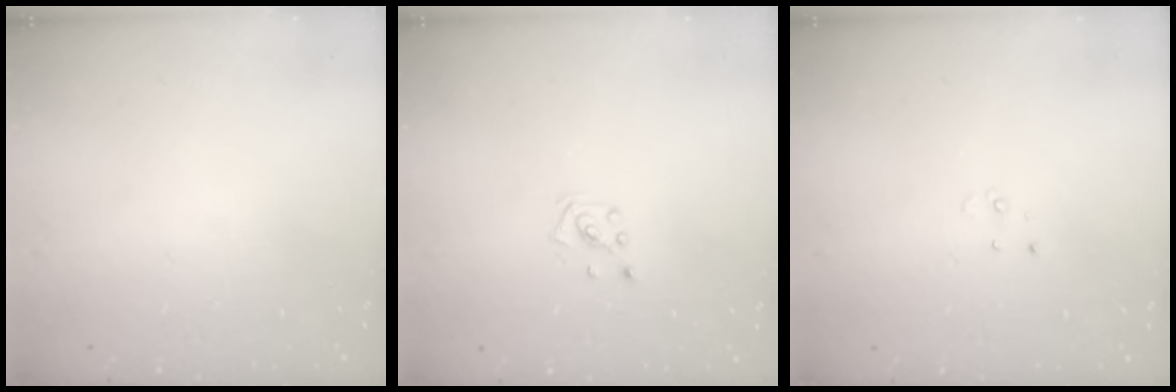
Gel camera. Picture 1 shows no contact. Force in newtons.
{"total": 2.2, "press": 2.2, "slide": 0.6}
{"total": 2.3, "press": 2.3, "slide": 0.2}